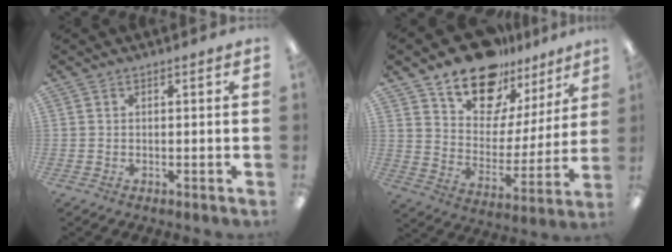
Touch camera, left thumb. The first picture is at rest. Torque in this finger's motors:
{"motor_torque": [0.39, 0.40, 1.39, -1.38, 0.22]}